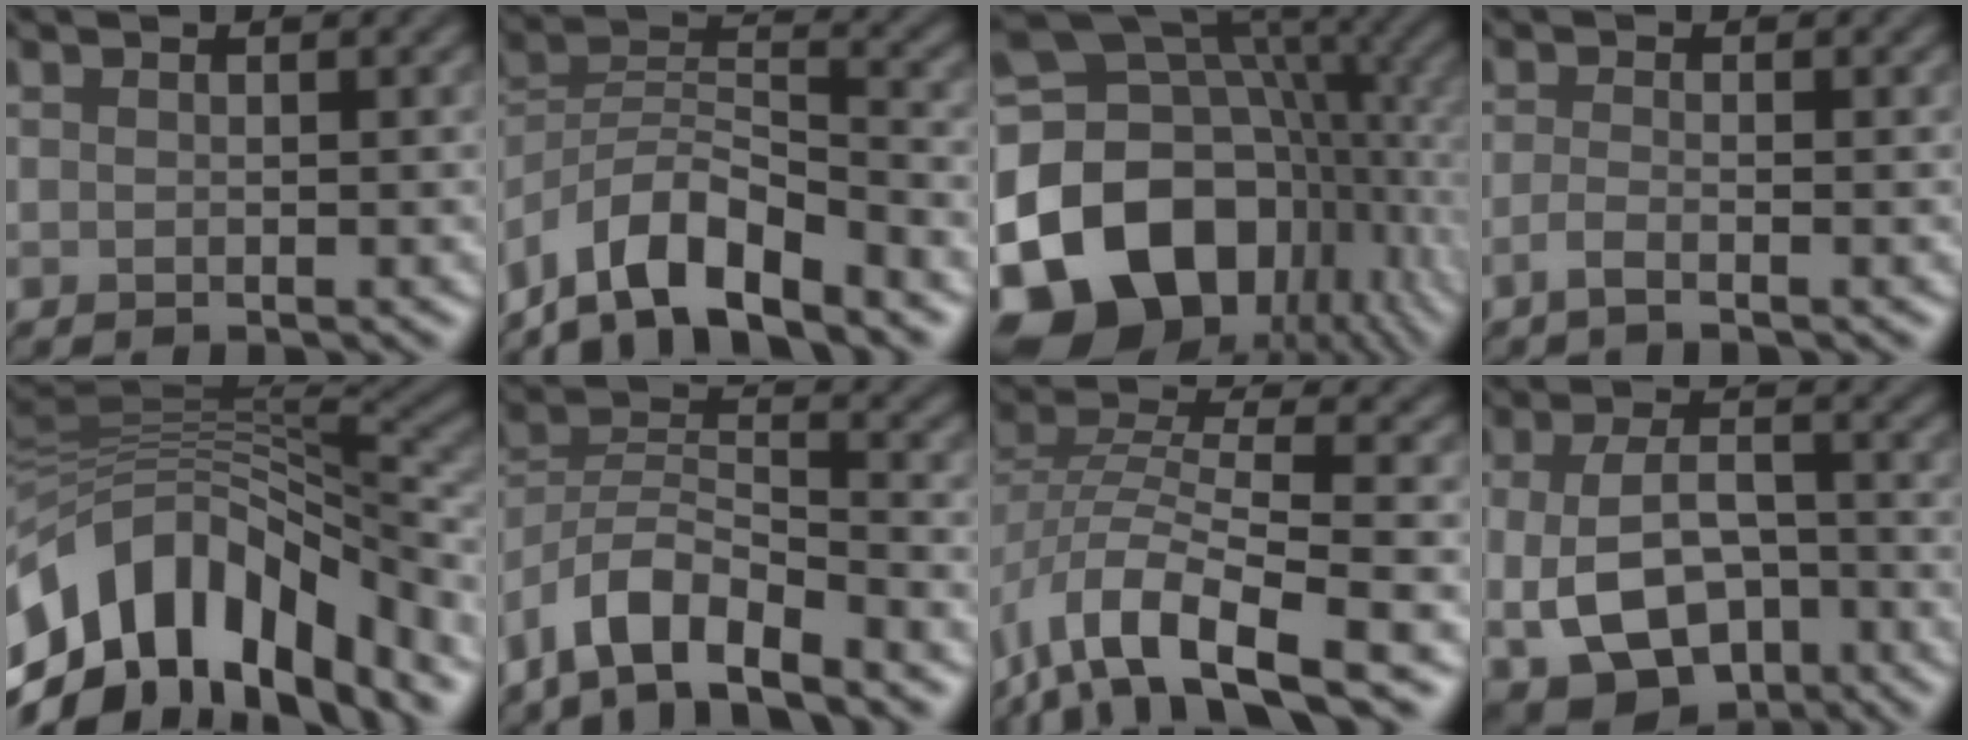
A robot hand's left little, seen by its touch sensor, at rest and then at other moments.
{"total": 8.6, "force": [-6.3, 2.7, 5.1], "torque": [-0.081, 0.004, -0.128]}
{"total": 19.8, "force": [-4.7, 14.3, 12.8], "torque": [-0.255, -0.010, -0.072]}
{"total": 1.6, "force": [-0.9, 0.5, 1.3], "torque": [-0.021, -0.003, -0.026]}
{"total": 13.8, "force": [-6.0, 7.9, 9.6], "torque": [-0.184, 0.027, -0.112]}
{"total": 6.6, "force": [-5.0, 2.1, 3.7], "torque": [-0.060, 0.004, -0.100]}
{"total": 9.8, "force": [-5.5, 3.7, 7.2], "torque": [-0.135, -0.005, -0.114]}
{"total": 8.2, "force": [-2.0, 4.9, 6.3], "torque": [-0.119, -0.014, -0.033]}